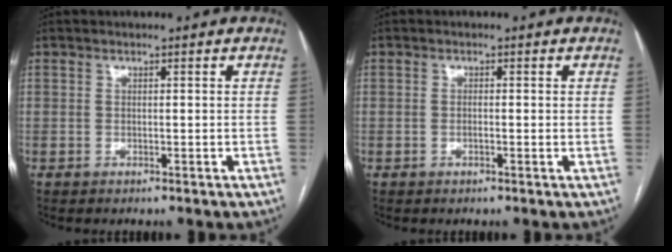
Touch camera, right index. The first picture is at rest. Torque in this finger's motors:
{"motor_torque": [0.23, 0.22, -0.05, 0.00]}